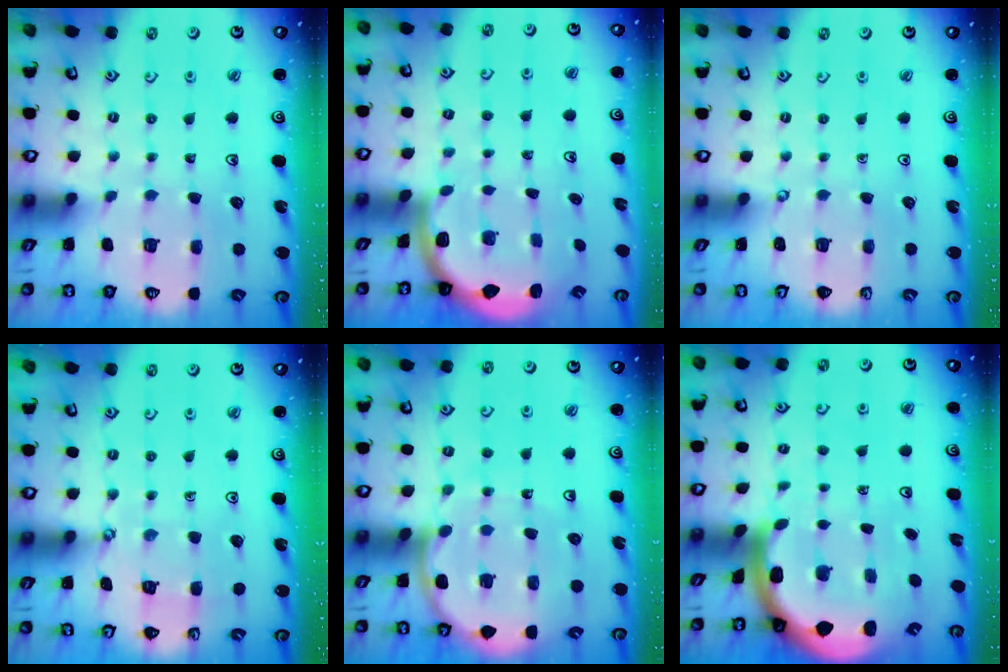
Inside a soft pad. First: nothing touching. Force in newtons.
{"total": 2.0, "press": 2.0, "slide": 0.5}
{"total": 0.0}
{"total": 3.9, "press": 3.9, "slide": 0.4}
{"total": 8.9, "press": 8.8, "slide": 1.1}
{"total": 6.0, "press": 5.9, "slide": 0.8}